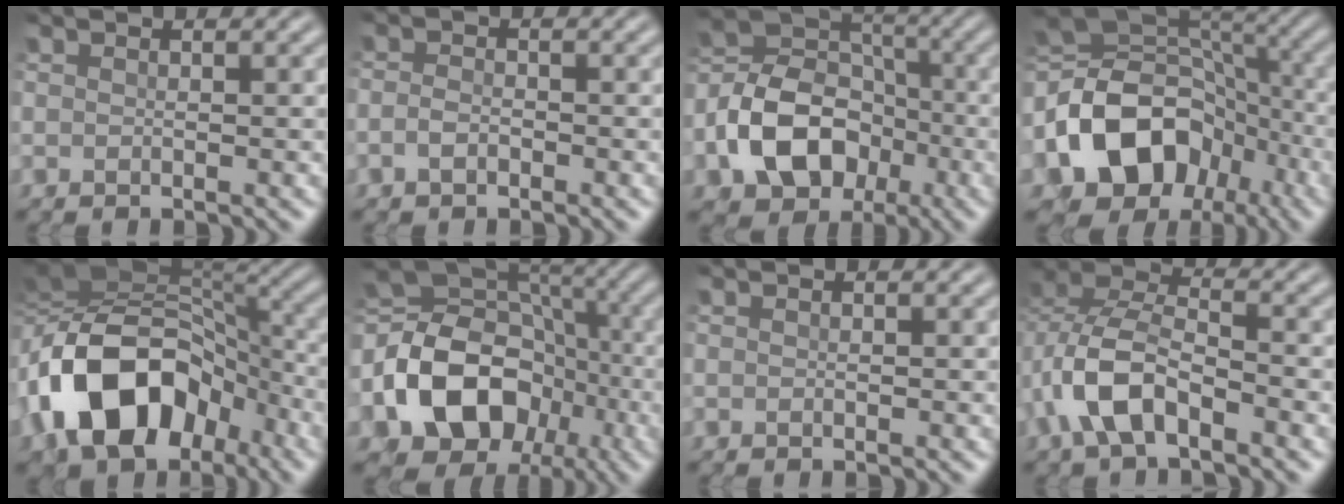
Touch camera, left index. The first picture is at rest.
{"total": 1.3, "force": [-0.8, 0.6, 0.8], "torque": [-0.018, 0.006, -0.020]}
{"total": 10.8, "force": [-3.7, 8.0, 6.2], "torque": [-0.128, -0.001, -0.081]}
{"total": 13.0, "force": [-4.3, 9.6, 7.7], "torque": [-0.155, 0.002, -0.079]}
{"total": 14.4, "force": [-4.3, 9.4, 10.0], "torque": [-0.181, 0.012, -0.080]}
{"total": 14.6, "force": [-3.6, 11.0, 8.9], "torque": [-0.190, -0.001, -0.058]}
{"total": 0.0}
{"total": 6.1, "force": [-2.6, 3.1, 4.5], "torque": [-0.091, 0.009, -0.054]}